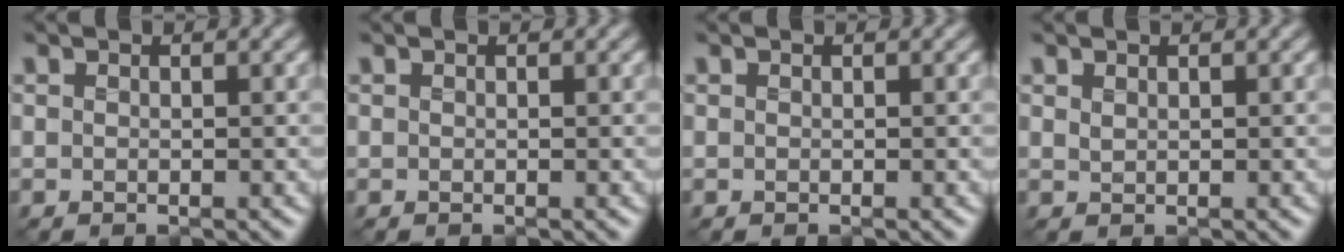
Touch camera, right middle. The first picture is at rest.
{"total": 0.0}
{"total": 0.0}
{"total": 0.6, "force": [0.4, 0.2, 0.3], "torque": [-0.013, 0.000, 0.010]}